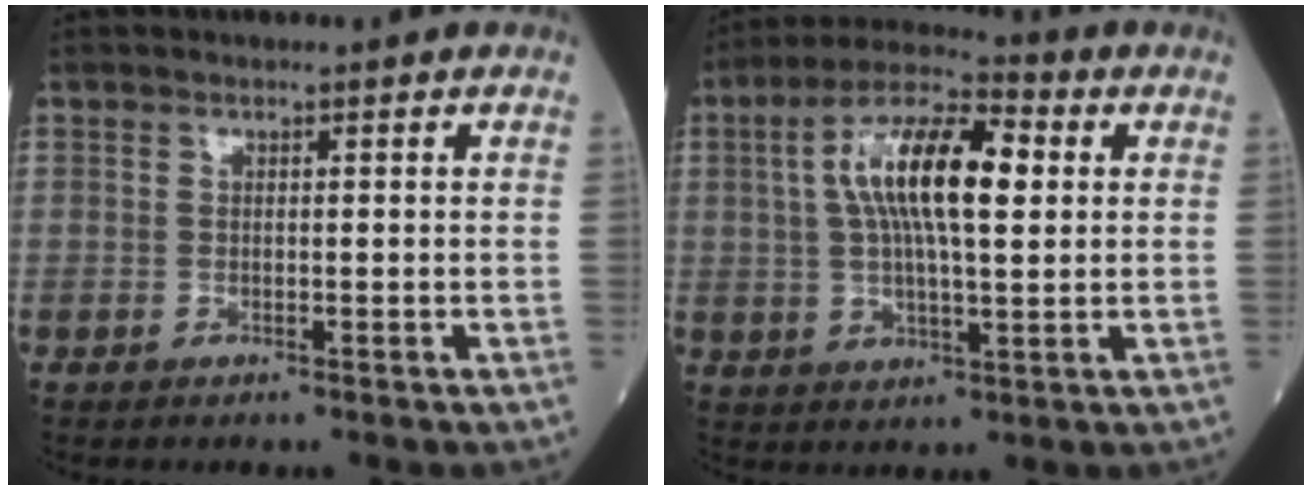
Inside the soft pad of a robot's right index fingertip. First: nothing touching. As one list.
[{"total": 13.6, "force": [2.8, 3.8, 12.8], "torque": [-0.244, 0.028, 0.043]}]